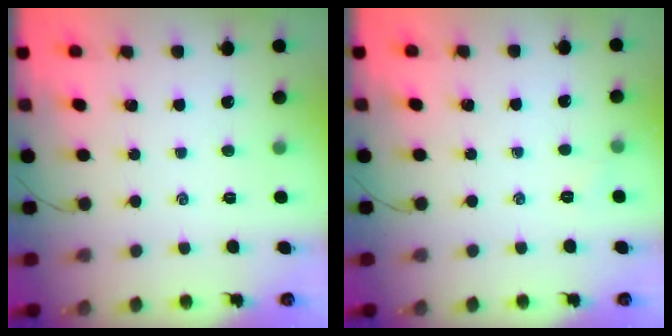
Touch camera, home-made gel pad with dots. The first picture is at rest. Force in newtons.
{"total": 3.5, "press": 3.3, "slide": 1.1}